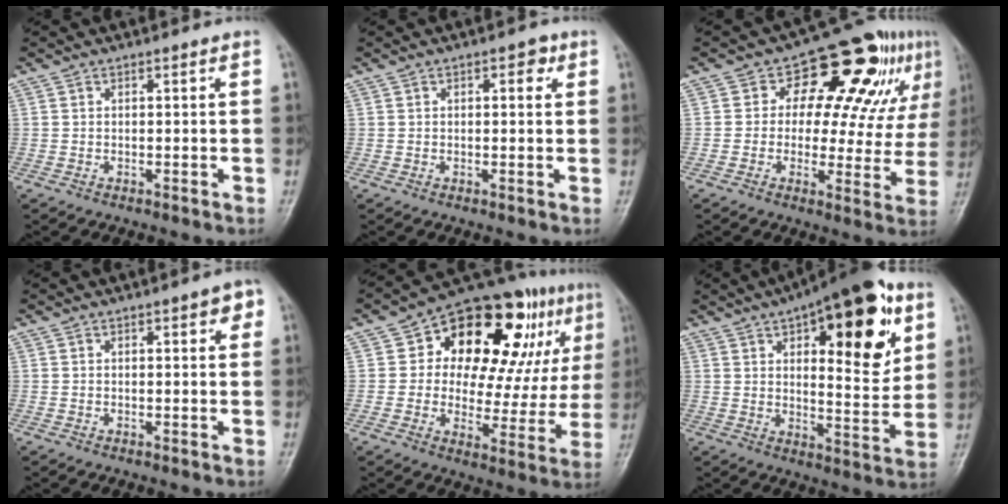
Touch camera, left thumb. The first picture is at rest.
{"total": 2.5, "force": [0.9, 1.3, 1.8], "torque": [-0.011, 0.002, 0.007]}
{"total": 18.1, "force": [7.4, 10.2, 12.9], "torque": [-0.099, -0.001, 0.093]}
{"total": 3.4, "force": [1.4, 1.3, 2.7], "torque": [-0.020, 0.001, 0.011]}
{"total": 24.9, "force": [9.5, 12.8, 19.2], "torque": [-0.216, 0.011, 0.138]}
{"total": 22.8, "force": [9.7, 9.3, 18.4], "torque": [-0.211, -0.027, 0.136]}